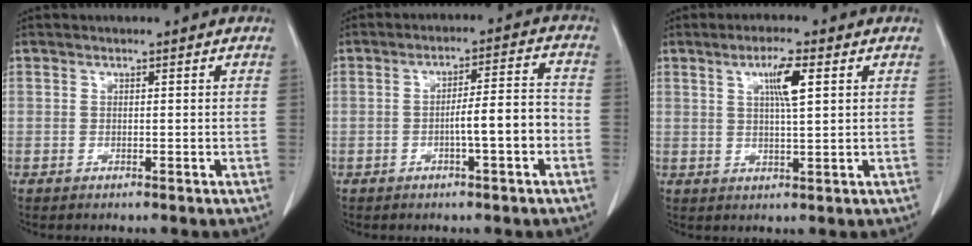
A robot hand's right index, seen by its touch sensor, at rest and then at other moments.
{"total": 6.8, "force": [-2.1, 0.5, 6.5], "torque": [-0.101, 0.019, -0.029]}
{"total": 5.2, "force": [1.9, 0.3, 4.8], "torque": [-0.088, -0.001, 0.032]}